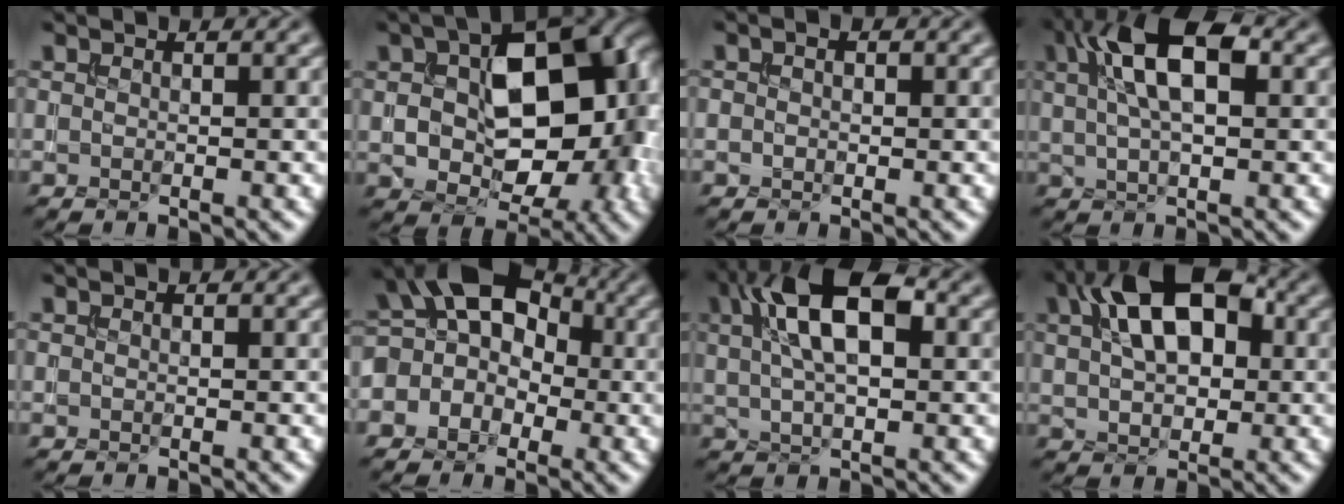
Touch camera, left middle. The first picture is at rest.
{"total": 13.2, "force": [0.6, 8.3, 10.2], "torque": [-0.128, 0.008, 0.015]}
{"total": 1.2, "force": [0.0, 0.9, 0.8], "torque": [-0.015, -0.001, -0.004]}
{"total": 7.9, "force": [2.5, 3.4, 6.7], "torque": [-0.116, 0.021, 0.033]}
{"total": 0.0}
{"total": 8.4, "force": [0.7, 6.5, 5.2], "torque": [-0.068, 0.024, -0.014]}
{"total": 8.7, "force": [2.6, 4.0, 7.2], "torque": [-0.118, 0.027, 0.032]}
{"total": 10.2, "force": [3.0, 6.1, 7.6], "torque": [-0.126, 0.032, 0.035]}